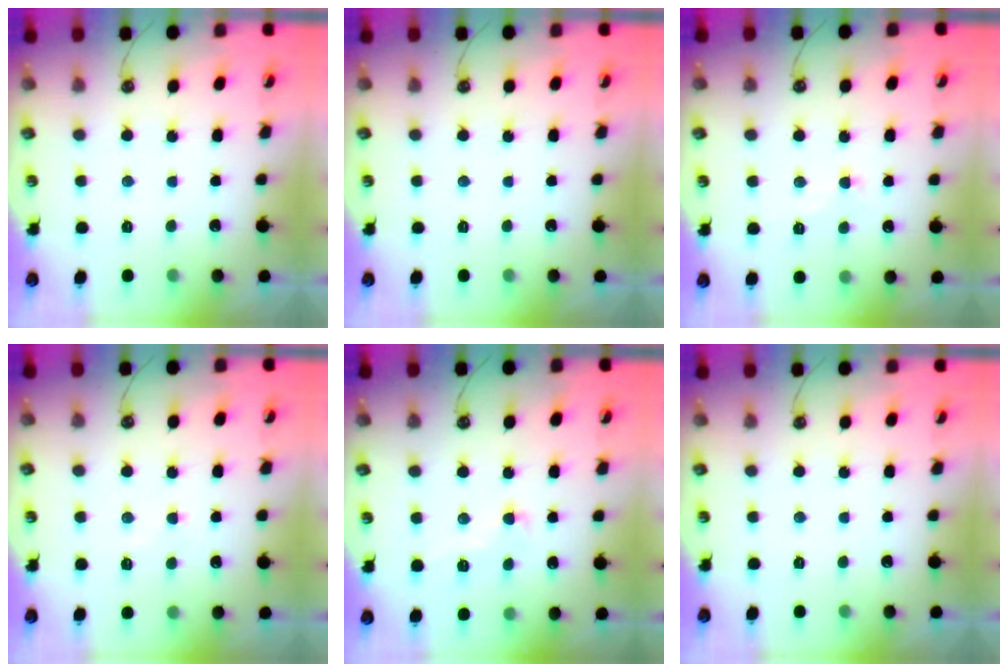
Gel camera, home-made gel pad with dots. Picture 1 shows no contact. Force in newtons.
{"total": 0.0}
{"total": 1.7, "press": 1.6, "slide": 0.7}
{"total": 0.7, "press": 0.5, "slide": 0.5}
{"total": 1.0, "press": 0.7, "slide": 0.7}
{"total": 0.0}